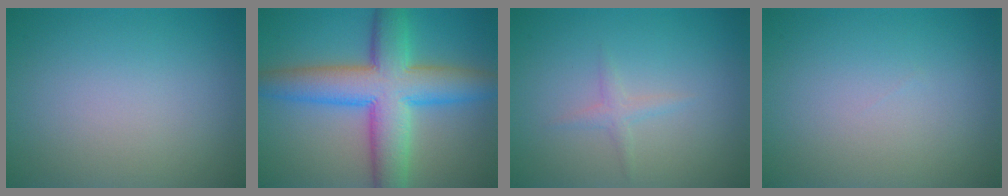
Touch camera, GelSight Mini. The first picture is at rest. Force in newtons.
{"total": 9.9, "press": 9.9, "slide": 0.3}
{"total": 1.1, "press": 1.1, "slide": 0.0}
{"total": 0.0}